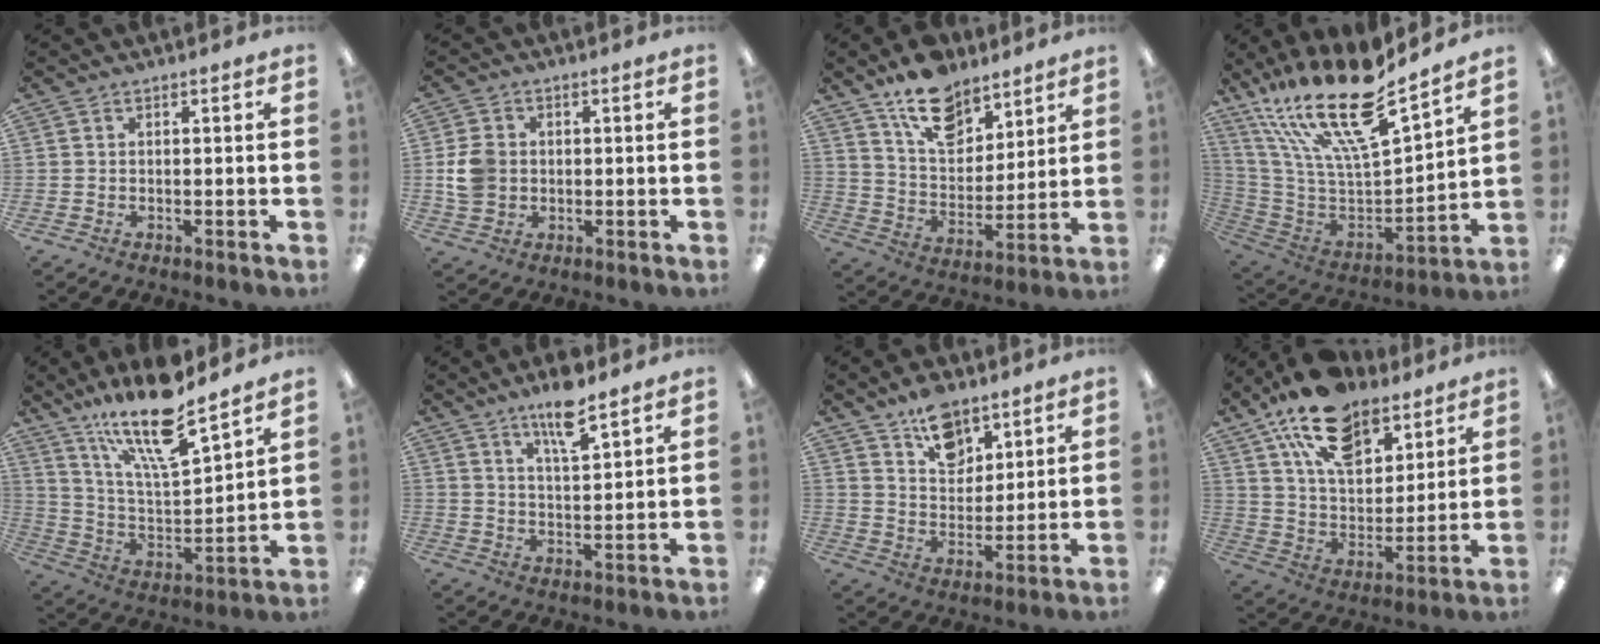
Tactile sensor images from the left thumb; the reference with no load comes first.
{"total": 6.5, "force": [0.1, 5.6, 3.3], "torque": [-0.070, 0.008, 0.003]}
{"total": 14.6, "force": [10.8, 7.9, 5.9], "torque": [-0.096, -0.060, 0.202]}
{"total": 23.0, "force": [17.0, 6.2, 14.2], "torque": [-0.246, -0.117, 0.293]}
{"total": 18.5, "force": [14.2, 4.2, 10.9], "torque": [-0.205, -0.087, 0.241]}
{"total": 8.9, "force": [6.7, 2.0, 5.4], "torque": [-0.090, -0.036, 0.113]}
{"total": 10.8, "force": [8.0, 6.3, 3.7], "torque": [-0.046, -0.049, 0.146]}
{"total": 18.4, "force": [12.4, 9.7, 9.6], "torque": [-0.164, -0.061, 0.224]}